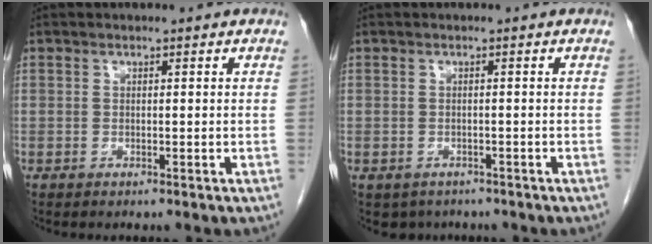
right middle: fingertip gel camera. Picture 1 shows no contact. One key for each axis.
{"total": 3.2, "fx": -2.4, "fy": 2.1, "fz": 0.4, "tx": -0.003, "ty": 0.005, "tz": -0.032}